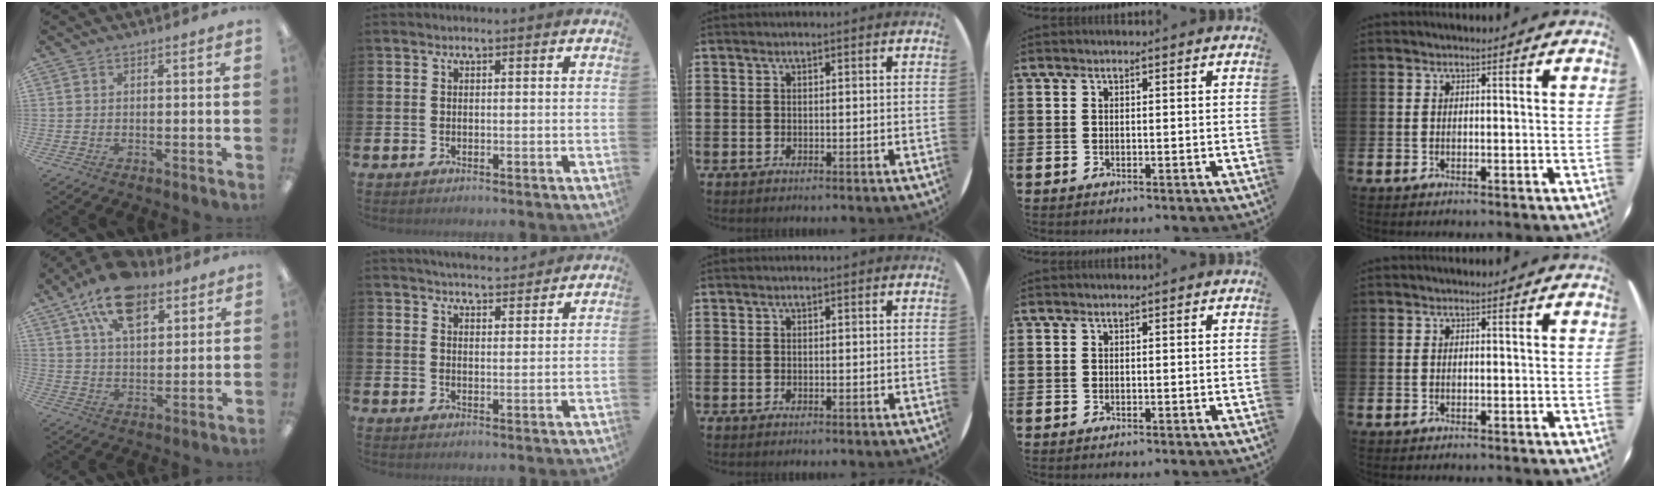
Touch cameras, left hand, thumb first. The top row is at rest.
{"thumb": {"total": 15.8, "force": [9.5, 8.5, 9.3], "torque": [-0.158, -0.030, 0.171]}, "index": {"total": 4.7, "force": [4.7, 0.6, 0.2], "torque": [-0.011, -0.025, 0.085]}}